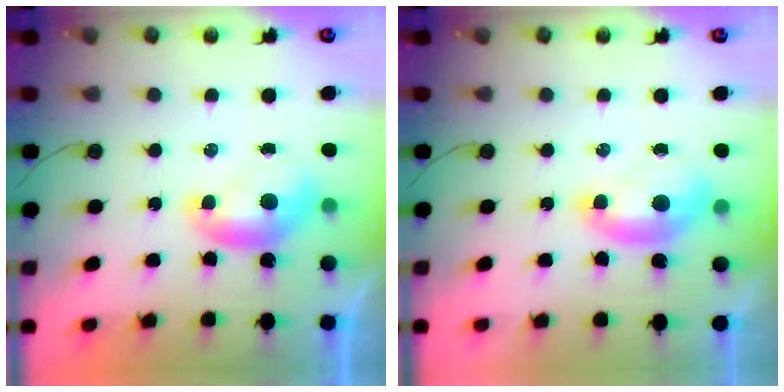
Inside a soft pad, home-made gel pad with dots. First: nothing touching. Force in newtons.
{"total": 1.5, "press": 1.4, "slide": 0.6}